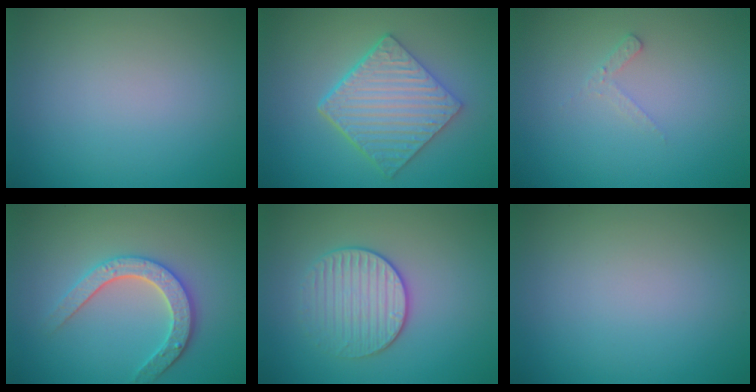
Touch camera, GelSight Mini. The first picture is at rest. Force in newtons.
{"total": 6.0, "press": 4.6, "slide": 3.9}
{"total": 1.2, "press": 1.1, "slide": 0.3}
{"total": 3.3, "press": 3.1, "slide": 1.2}
{"total": 3.2, "press": 3.0, "slide": 1.1}
{"total": 0.0}